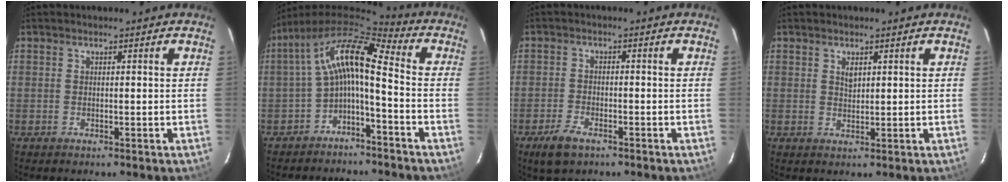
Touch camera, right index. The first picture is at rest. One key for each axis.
{"total": 11.4, "fx": -1.4, "fy": 3.5, "fz": 10.8, "tx": -0.218, "ty": 0.026, "tz": -0.034}
{"total": 5.1, "fx": -3.4, "fy": 2.3, "fz": 2.9, "tx": -0.079, "ty": -0.009, "tz": -0.062}
{"total": 1.6, "fx": 0.8, "fy": 0.9, "fz": 1.0, "tx": -0.017, "ty": 0.002, "tz": 0.015}